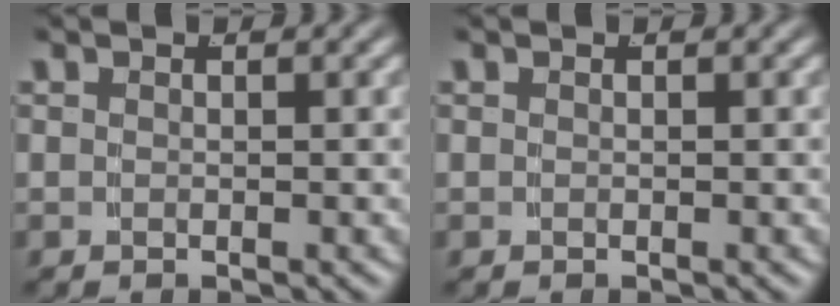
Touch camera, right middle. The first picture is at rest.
{"total": 0.0}